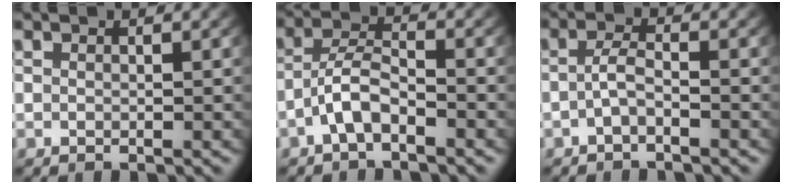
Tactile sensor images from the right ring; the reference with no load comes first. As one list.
[{"total": 3.6, "force": [-2.1, 1.8, 2.3], "torque": [-0.041, -0.007, -0.040]}, {"total": 2.0, "force": [-1.5, 0.3, 1.4], "torque": [-0.030, -0.004, -0.024]}]